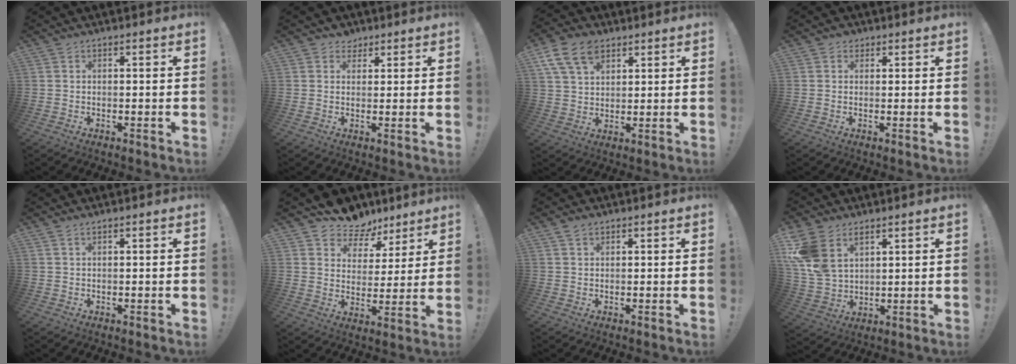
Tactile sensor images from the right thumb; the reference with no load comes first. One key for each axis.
{"total": 3.2, "fx": 2.1, "fy": 2.4, "fz": 0.5, "tx": -0.001, "ty": -0.009, "tz": 0.037}
{"total": 11.9, "fx": 6.6, "fy": 7.6, "fz": 6.4, "tx": -0.109, "ty": -0.021, "tz": 0.127}
{"total": 1.9, "fx": 1.2, "fy": 1.4, "fz": 0.5, "tx": 0.005, "ty": -0.007, "tz": 0.019}
{"total": 0.9, "fx": 0.6, "fy": 0.2, "fz": 0.6, "tx": -0.018, "ty": 0.003, "tz": 0.013}
{"total": 8.3, "fx": 6.8, "fy": 4.7, "fz": 1.0, "tx": -0.016, "ty": -0.062, "tz": 0.131}
{"total": 1.7, "fx": 1.3, "fy": 0.9, "fz": 0.6, "tx": -0.008, "ty": -0.004, "tz": 0.024}
{"total": 10.9, "fx": 5.7, "fy": 7.4, "fz": 5.6, "tx": -0.114, "ty": -0.024, "tz": 0.116}